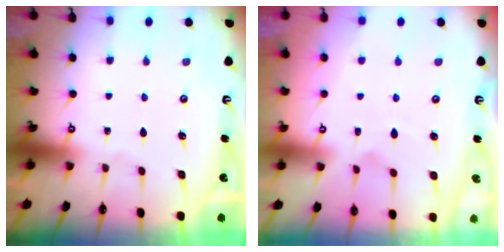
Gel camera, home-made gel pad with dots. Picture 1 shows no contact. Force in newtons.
{"total": 1.3, "press": 0.6, "slide": 1.2}